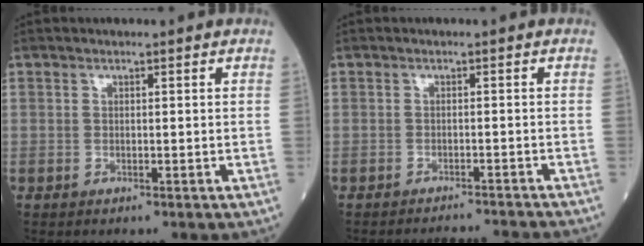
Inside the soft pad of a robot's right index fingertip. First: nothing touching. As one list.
[{"total": 6.4, "force": [-6.3, -0.9, 0.7], "torque": [-0.006, -0.010, -0.078]}]